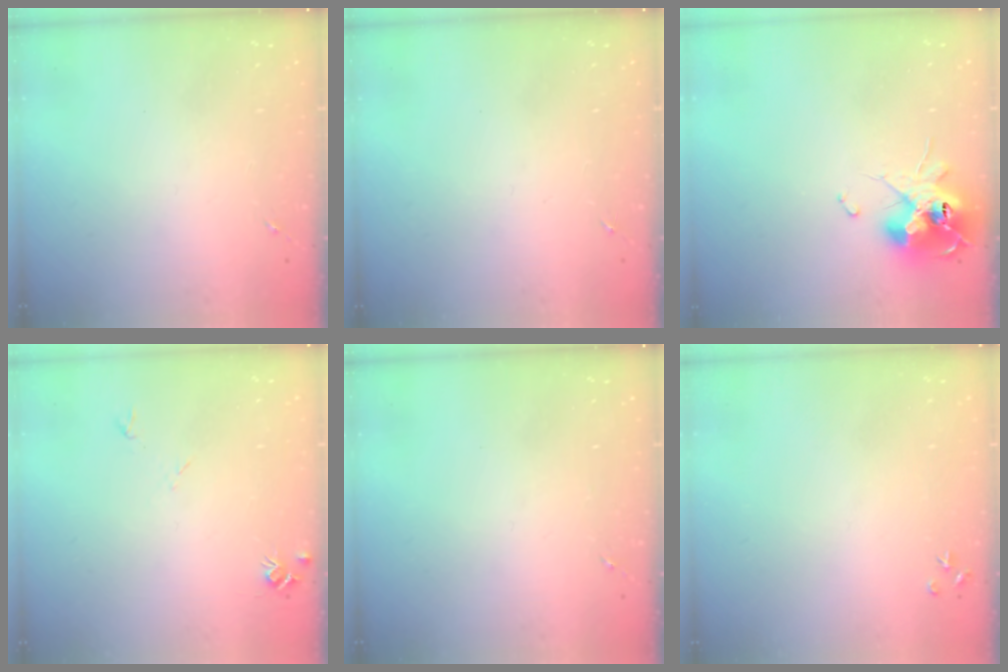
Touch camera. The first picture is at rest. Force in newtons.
{"total": 0.0}
{"total": 13.8, "press": 13.8, "slide": 1.5}
{"total": 5.5, "press": 5.5, "slide": 0.7}
{"total": 0.0}
{"total": 3.6, "press": 3.5, "slide": 0.5}